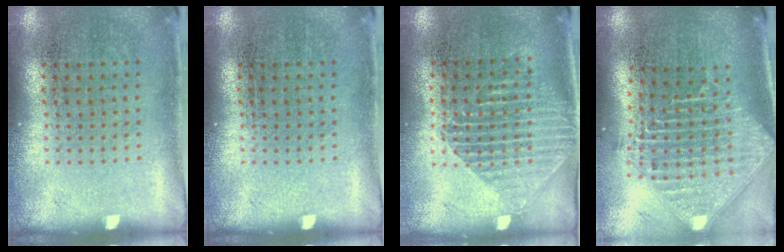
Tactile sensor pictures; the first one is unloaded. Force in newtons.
{"total": 0.0}
{"total": 1.5, "press": 1.3, "slide": 0.8}
{"total": 2.5, "press": 1.9, "slide": 1.7}